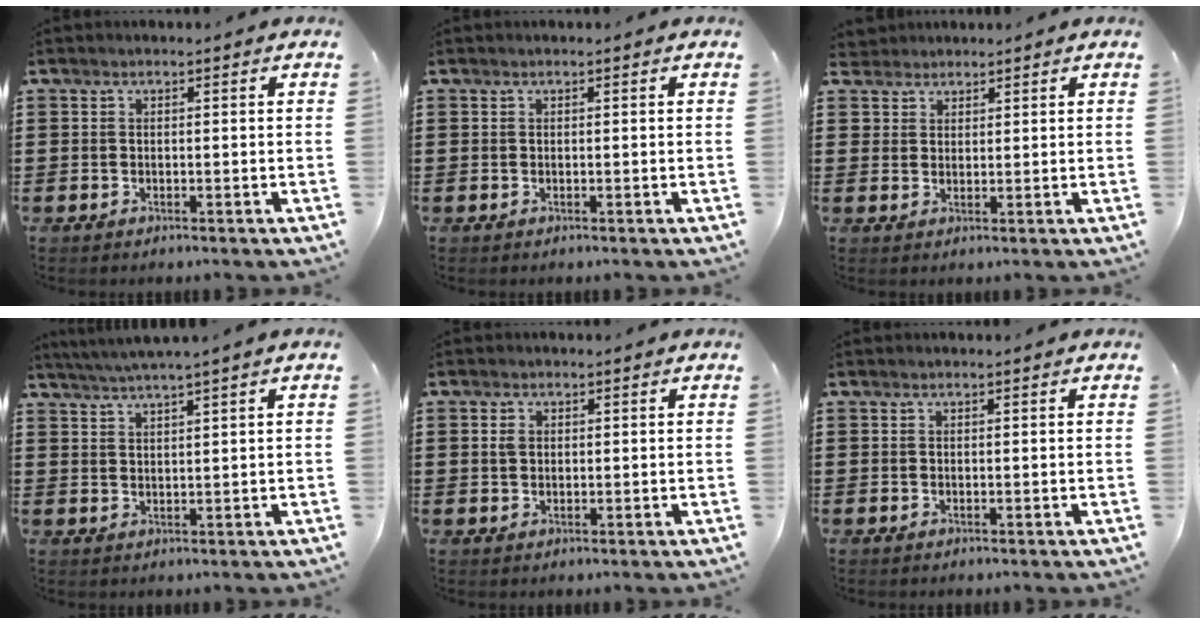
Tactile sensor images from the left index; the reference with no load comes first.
{"total": 0.0}
{"total": 2.5, "force": [2.0, 1.4, -0.2], "torque": [-0.005, 0.008, 0.040]}
{"total": 2.7, "force": [2.2, -0.8, 1.4], "torque": [-0.029, -0.005, 0.040]}
{"total": 1.5, "force": [0.4, 1.1, 0.9], "torque": [-0.021, 0.006, 0.008]}
{"total": 0.0}